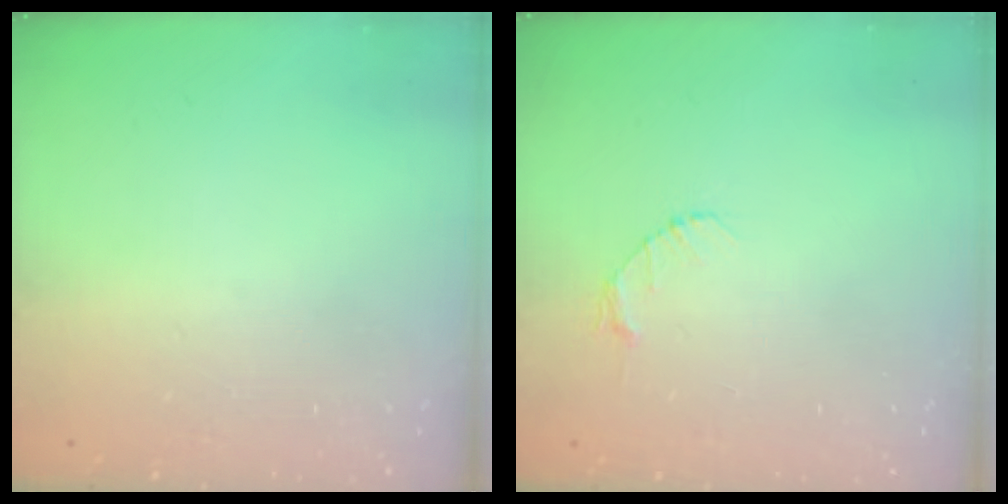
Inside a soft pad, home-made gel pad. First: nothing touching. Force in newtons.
{"total": 2.6, "press": 2.6, "slide": 0.3}